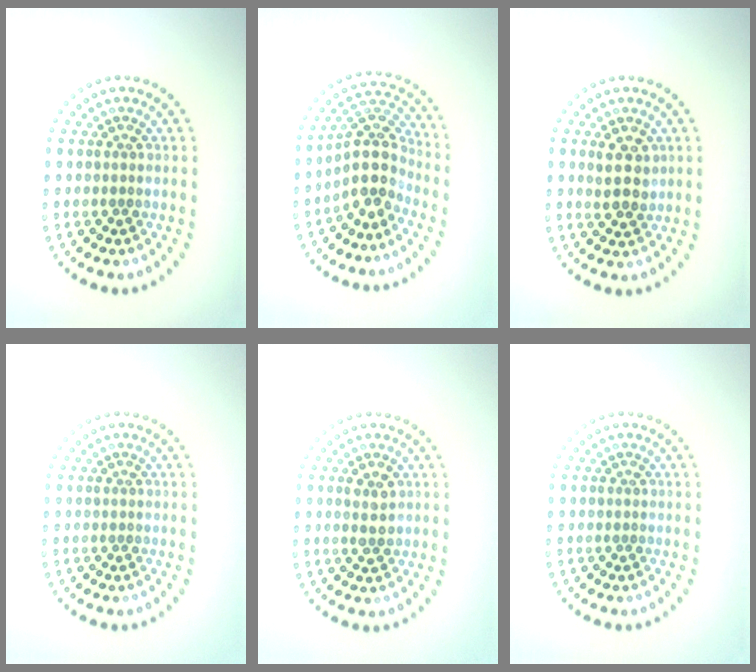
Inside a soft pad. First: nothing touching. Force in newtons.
{"total": 4.3, "press": 3.4, "slide": 2.7}
{"total": 2.7, "press": 2.6, "slide": 0.7}
{"total": 0.0}
{"total": 1.8, "press": 1.8, "slide": 0.0}
{"total": 0.0}